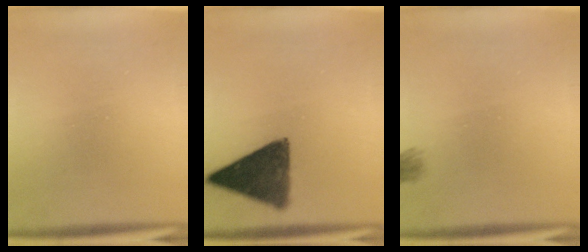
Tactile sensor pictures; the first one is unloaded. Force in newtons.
{"total": 11.8}
{"total": 1.9}